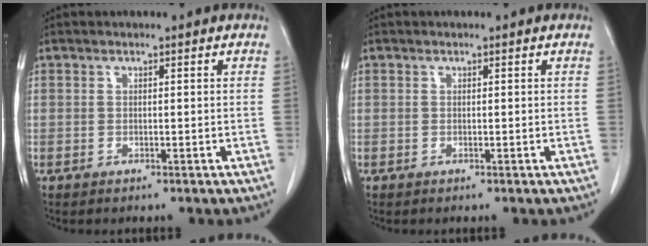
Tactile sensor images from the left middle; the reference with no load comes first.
{"total": 0.0}